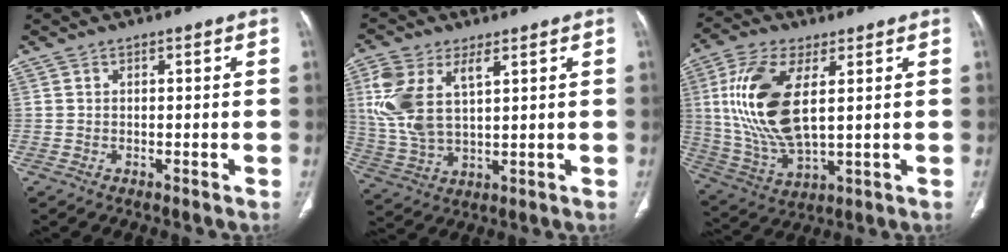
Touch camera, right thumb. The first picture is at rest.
{"total": 12.1, "force": [4.2, 6.0, 9.6], "torque": [-0.219, -0.006, 0.092]}
{"total": 17.2, "force": [3.4, 7.7, 15.0], "torque": [-0.320, -0.014, 0.077]}